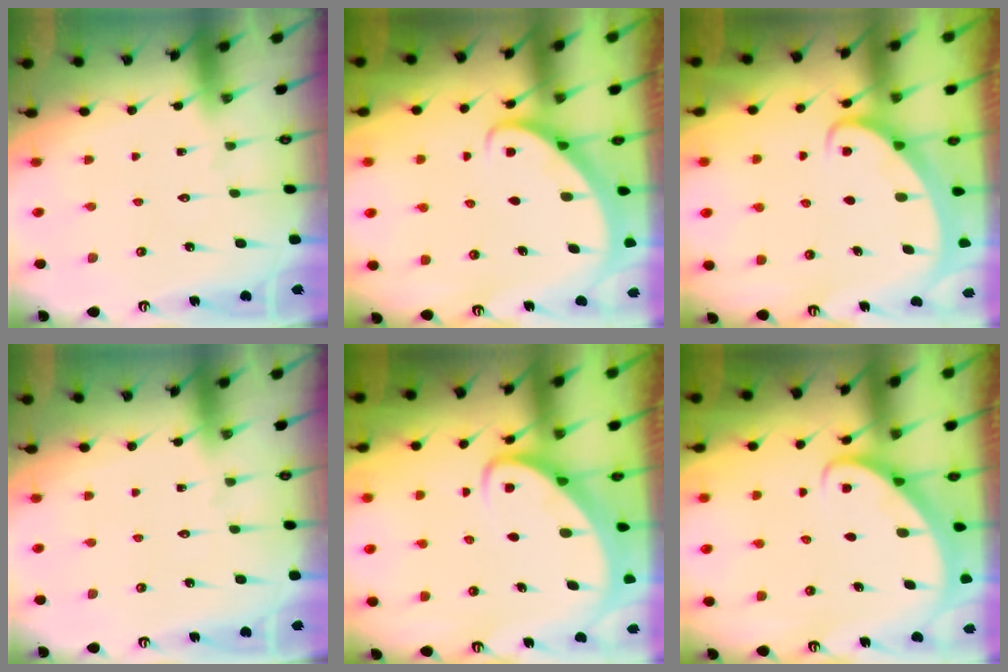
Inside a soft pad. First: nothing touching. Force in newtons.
{"total": 2.9, "press": 2.9, "slide": 0.2}
{"total": 2.1, "press": 2.1, "slide": 0.0}
{"total": 0.0}
{"total": 3.2, "press": 3.2, "slide": 0.4}
{"total": 2.6, "press": 2.6, "slide": 0.2}